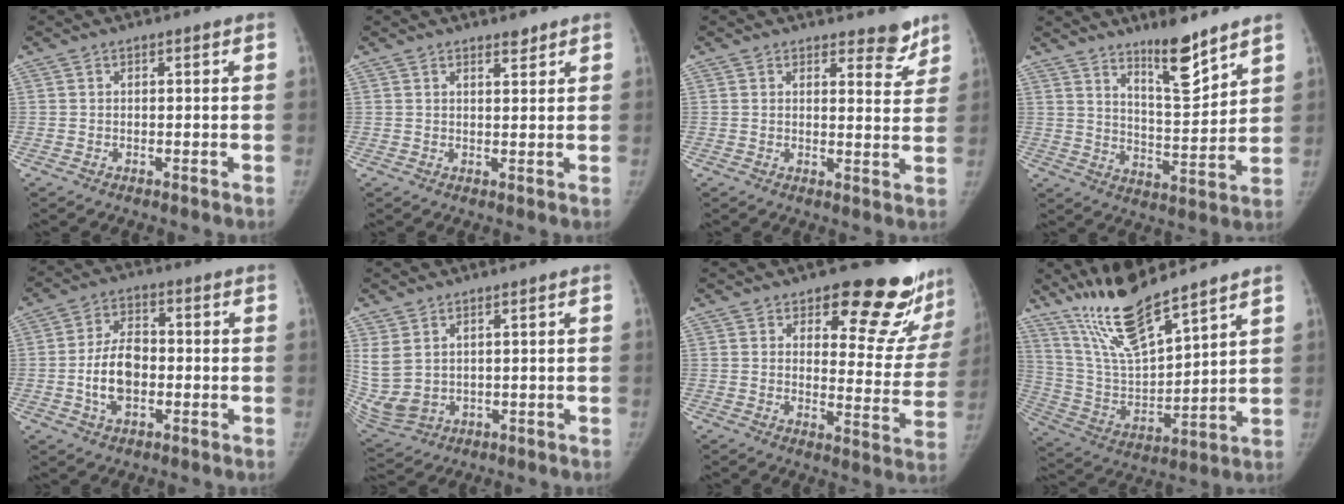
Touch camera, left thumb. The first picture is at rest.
{"total": 2.0, "force": [1.7, 0.6, 0.9], "torque": [-0.005, -0.012, 0.025]}
{"total": 4.7, "force": [3.9, 1.9, 1.9], "torque": [0.010, -0.031, 0.045]}
{"total": 10.5, "force": [7.9, 2.0, 6.6], "torque": [-0.093, -0.072, 0.137]}
{"total": 9.0, "force": [-1.7, 5.6, 6.8], "torque": [-0.111, 0.015, -0.033]}
{"total": 8.7, "force": [2.5, 5.6, 6.1], "torque": [-0.135, -0.013, 0.071]}
{"total": 19.0, "force": [15.1, 7.3, 8.9], "torque": [-0.051, -0.113, 0.176]}
{"total": 15.6, "force": [12.5, 2.7, 9.0], "torque": [-0.151, -0.072, 0.252]}